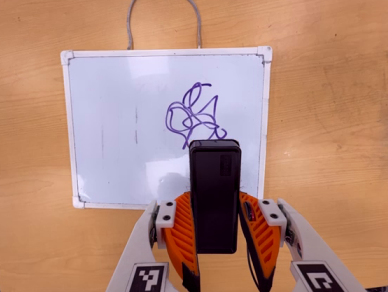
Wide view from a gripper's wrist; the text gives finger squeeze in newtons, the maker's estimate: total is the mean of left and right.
{"total": 4.0, "left": 2.7, "right": 5.4}